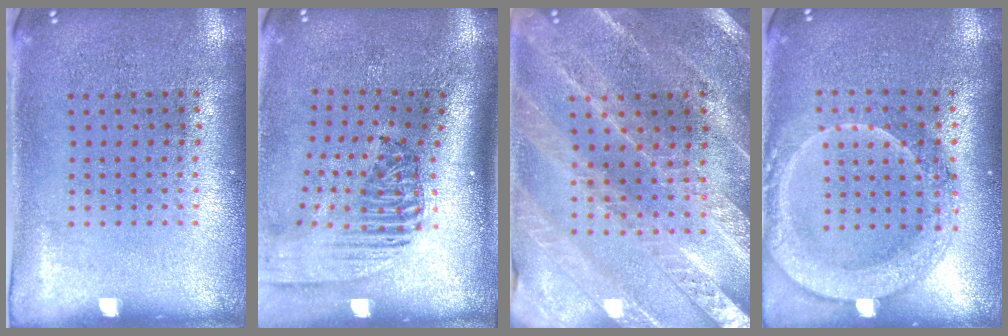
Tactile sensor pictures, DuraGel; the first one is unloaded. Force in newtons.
{"total": 2.4, "press": 1.7, "slide": 1.7}
{"total": 2.4, "press": 2.4, "slide": 0.2}
{"total": 2.1, "press": 2.0, "slide": 0.7}